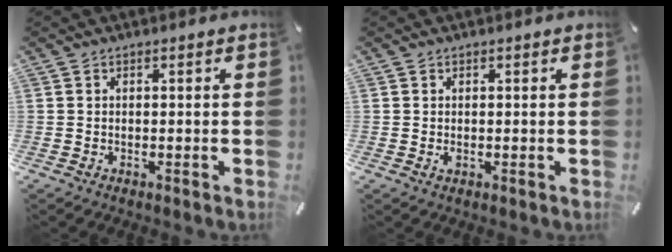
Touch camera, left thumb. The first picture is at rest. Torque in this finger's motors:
{"motor_torque": [0.18, 0.48, 0.05, 0.03, 0.01]}